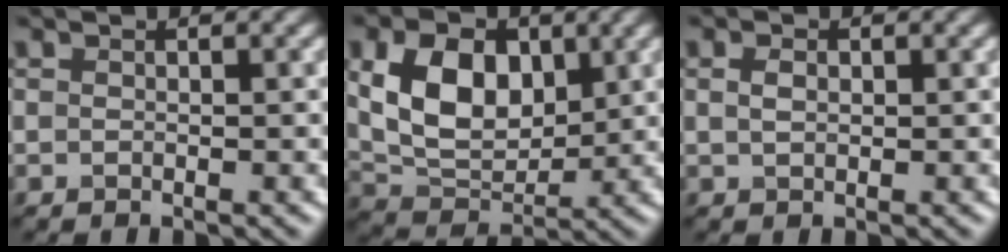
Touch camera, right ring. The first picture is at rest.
{"total": 8.0, "force": [2.0, 5.3, 5.7], "torque": [-0.109, -0.002, 0.039]}
{"total": 1.2, "force": [0.3, 0.8, 0.9], "torque": [-0.020, 0.002, 0.007]}